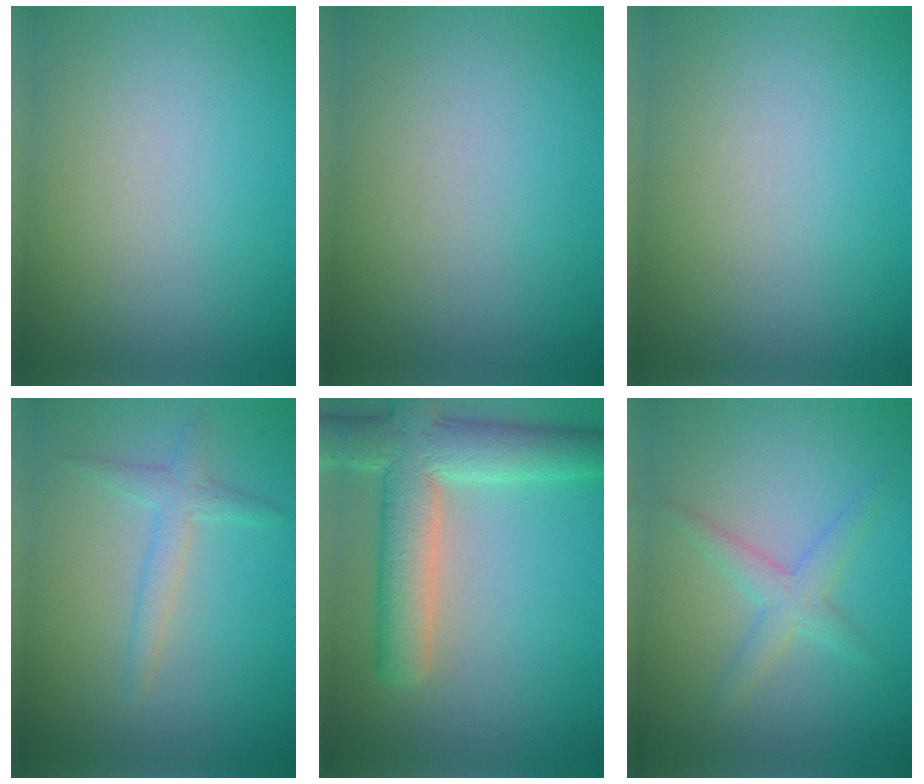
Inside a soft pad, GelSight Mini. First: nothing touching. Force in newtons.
{"total": 0.0}
{"total": 0.0}
{"total": 2.0, "press": 2.0, "slide": 0.1}
{"total": 7.7, "press": 7.7, "slide": 0.7}
{"total": 2.4, "press": 2.4, "slide": 0.1}